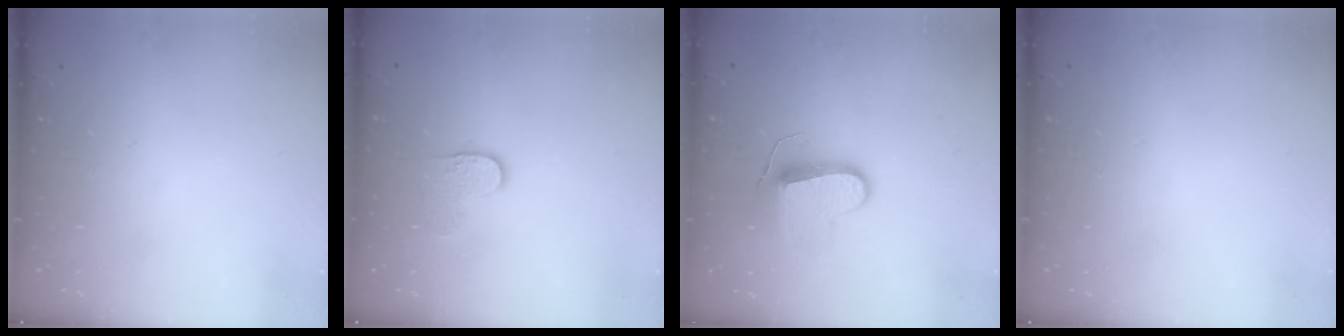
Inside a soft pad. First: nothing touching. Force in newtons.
{"total": 4.7, "press": 4.7, "slide": 0.4}
{"total": 10.2, "press": 10.2, "slide": 0.3}
{"total": 0.5, "press": 0.5, "slide": 0.1}